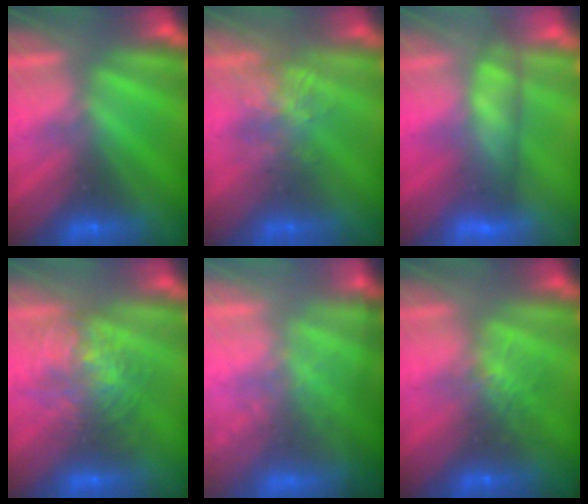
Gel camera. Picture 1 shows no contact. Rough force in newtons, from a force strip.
{"total": 4.1}
{"total": 3.6}
{"total": 3.7}
{"total": 8.1}
{"total": 2.7}